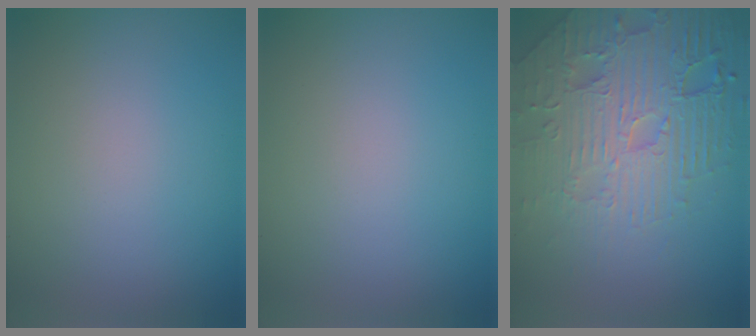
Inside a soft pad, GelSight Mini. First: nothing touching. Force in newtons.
{"total": 0.0}
{"total": 7.3, "press": 5.9, "slide": 4.4}